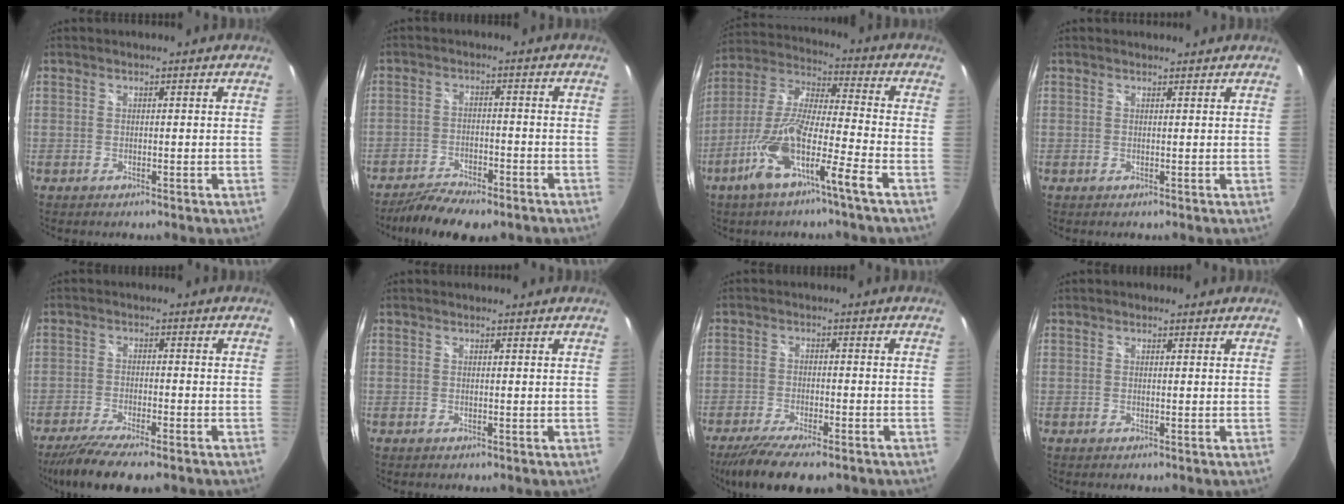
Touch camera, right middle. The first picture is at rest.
{"total": 10.5, "force": [-8.4, 3.0, 5.5], "torque": [-0.127, -0.024, -0.139]}
{"total": 13.9, "force": [-7.5, 0.8, 11.7], "torque": [-0.234, -0.009, -0.145]}
{"total": 1.1, "force": [1.1, 0.2, 0.0], "torque": [-0.004, 0.002, 0.016]}
{"total": 9.9, "force": [-7.8, 1.4, 6.0], "torque": [-0.135, -0.034, -0.135]}
{"total": 1.1, "force": [1.1, 0.0, 0.1], "torque": [-0.007, 0.001, 0.010]}
{"total": 11.4, "force": [-8.7, 2.6, 6.9], "torque": [-0.150, -0.039, -0.147]}
{"total": 0.7, "force": [0.4, 0.5, 0.1], "torque": [-0.004, 0.003, 0.000]}